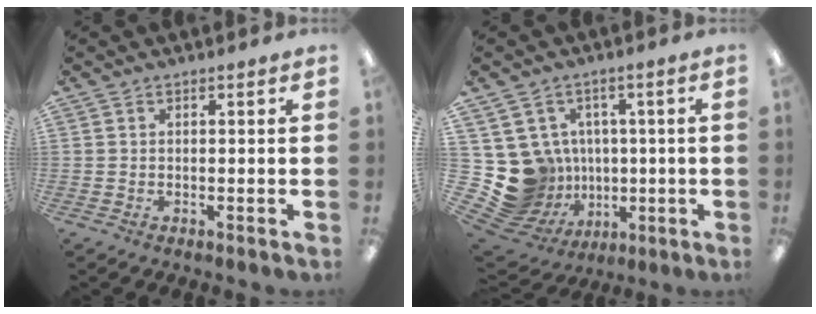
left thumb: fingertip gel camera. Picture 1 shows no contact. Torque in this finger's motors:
{"motor_torque": [-0.44, 0.61, 0.04, -0.06, 0.03]}